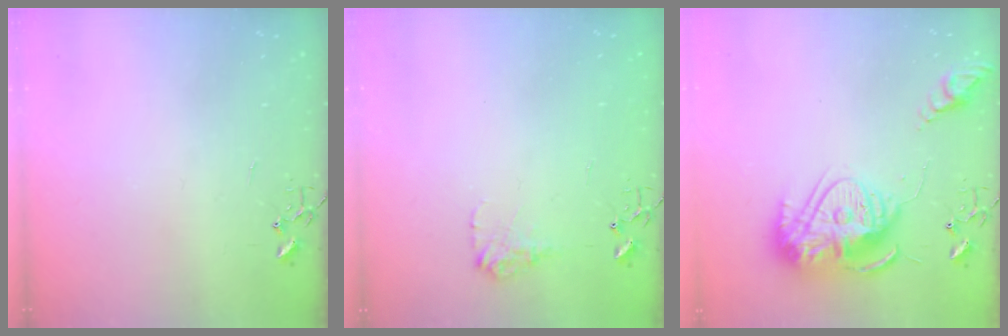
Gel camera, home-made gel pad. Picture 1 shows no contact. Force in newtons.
{"total": 9.6, "press": 9.6, "slide": 0.3}
{"total": 17.0, "press": 16.9, "slide": 1.5}